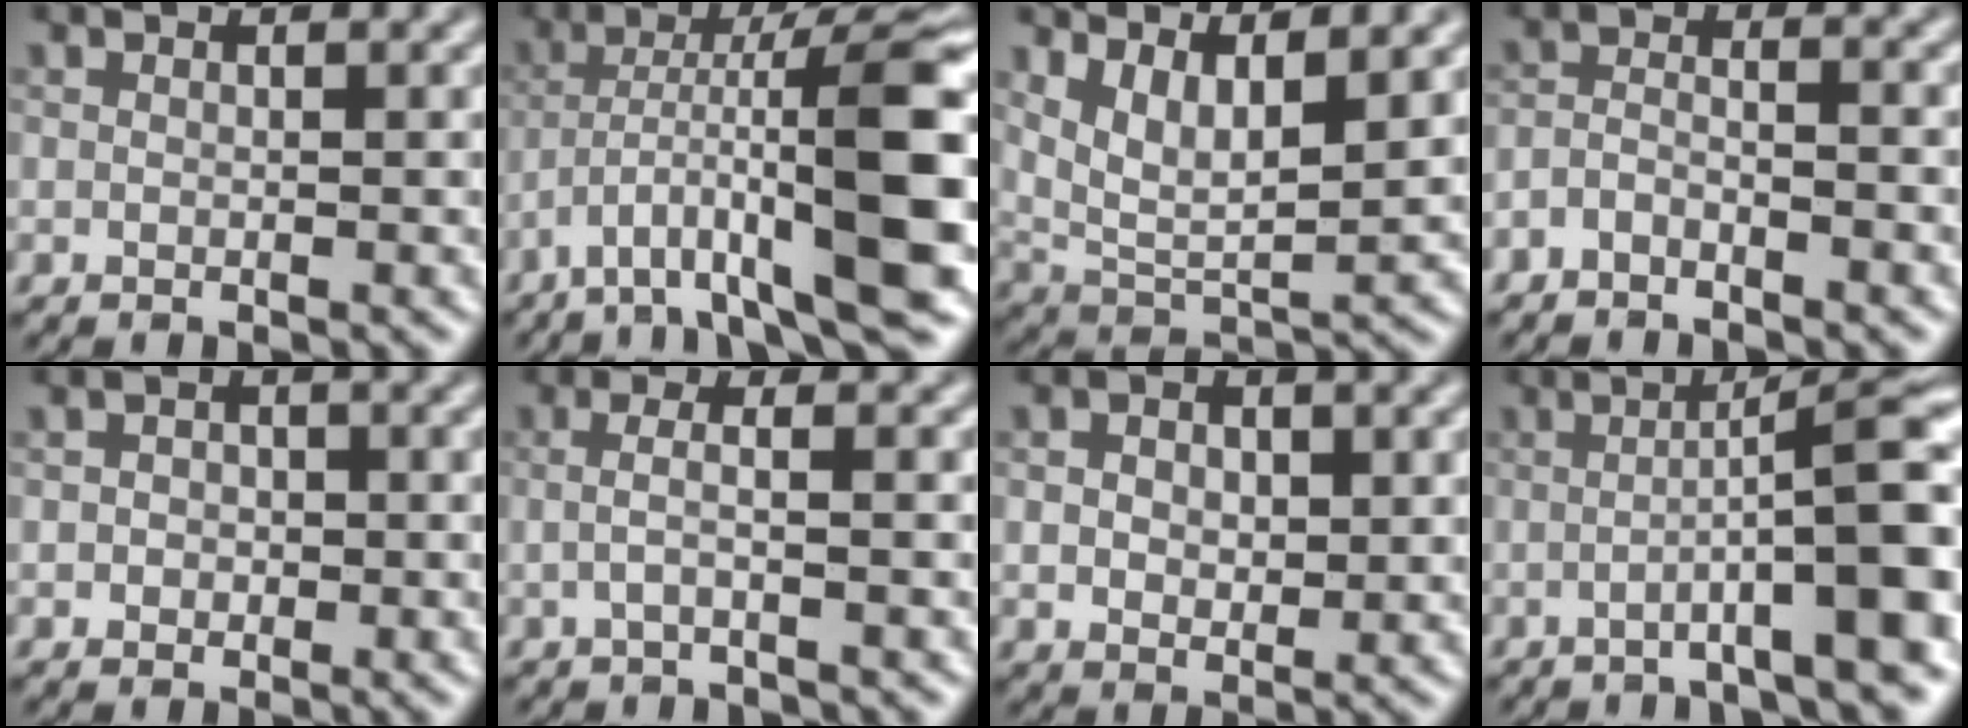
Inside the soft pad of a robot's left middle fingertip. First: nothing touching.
{"total": 12.0, "force": [-3.8, 2.6, 11.1], "torque": [-0.177, 0.008, -0.060]}
{"total": 6.0, "force": [3.1, 2.3, 4.6], "torque": [-0.098, -0.019, 0.060]}
{"total": 2.1, "force": [-1.6, 0.8, 1.2], "torque": [-0.029, -0.007, -0.042]}
{"total": 1.9, "force": [-0.1, 1.7, 0.8], "torque": [-0.002, -0.009, -0.019]}
{"total": 2.3, "force": [-0.3, 0.8, 2.1], "torque": [-0.041, -0.008, -0.020]}
{"total": 3.4, "force": [0.4, 2.5, 2.2], "torque": [-0.046, -0.010, 0.000]}
{"total": 9.5, "force": [-2.0, 1.5, 9.2], "torque": [-0.116, 0.015, -0.047]}